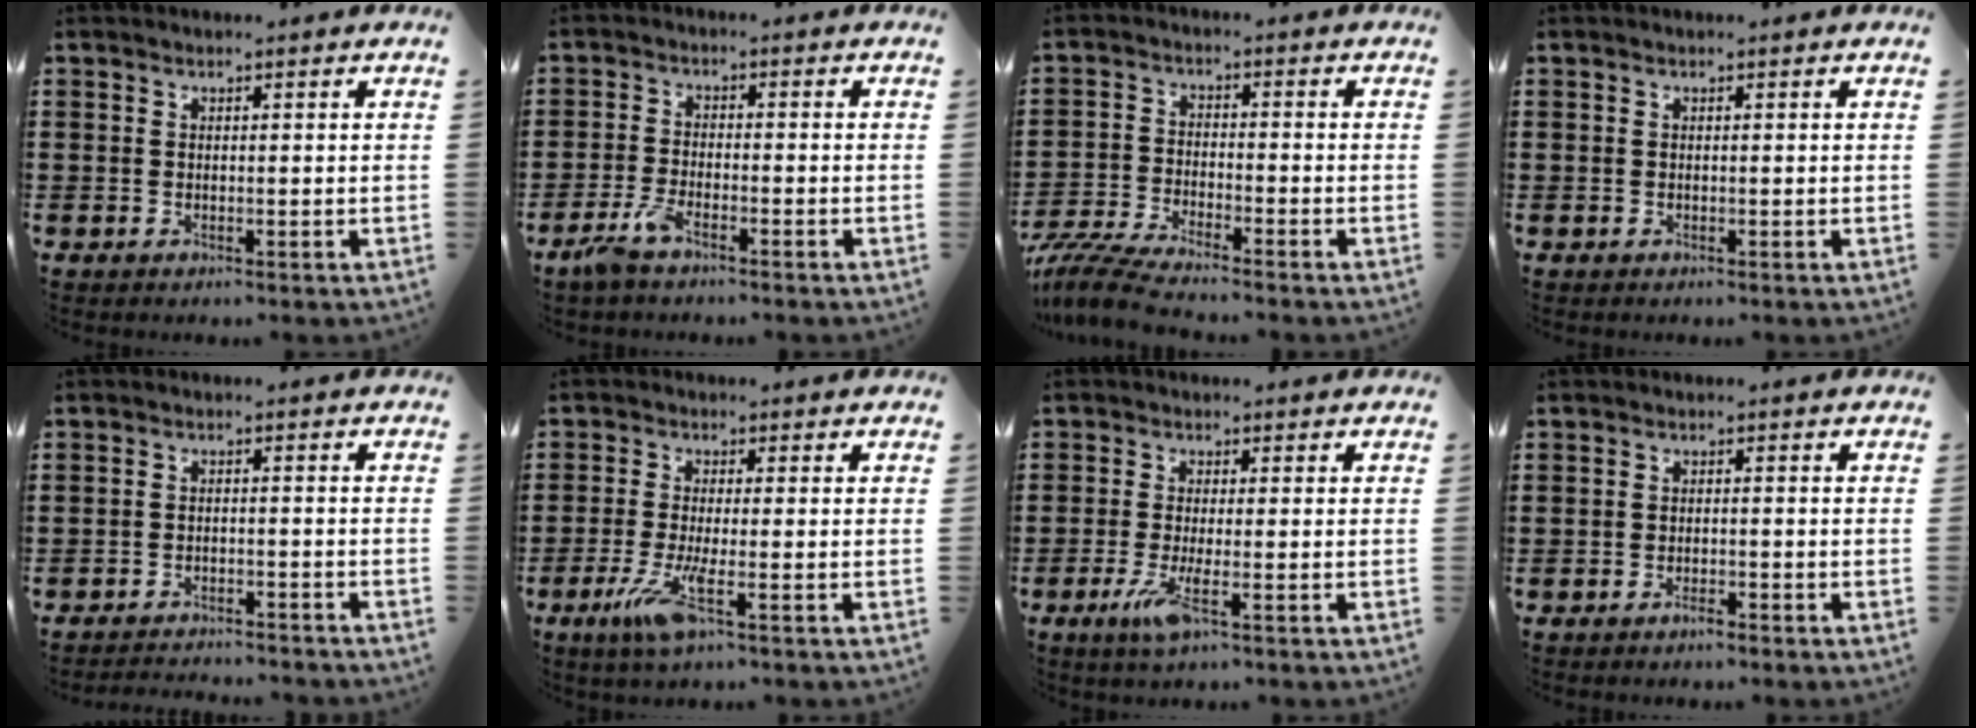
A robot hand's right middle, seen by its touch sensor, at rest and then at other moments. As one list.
[{"total": 4.0, "force": [-2.8, 1.0, 2.7], "torque": [-0.071, 0.000, -0.059]}, {"total": 5.8, "force": [-5.3, 0.2, 2.2], "torque": [-0.061, -0.013, -0.110]}, {"total": 0.0}, {"total": 2.5, "force": [-2.5, 0.0, 0.1], "torque": [-0.008, 0.001, -0.052]}, {"total": 5.3, "force": [-2.1, 0.6, 4.8], "torque": [-0.107, -0.021, -0.040]}, {"total": 4.5, "force": [-1.7, 0.4, 4.2], "torque": [-0.090, -0.017, -0.033]}, {"total": 1.4, "force": [-1.2, 0.2, 0.8], "torque": [-0.019, -0.003, -0.021]}]